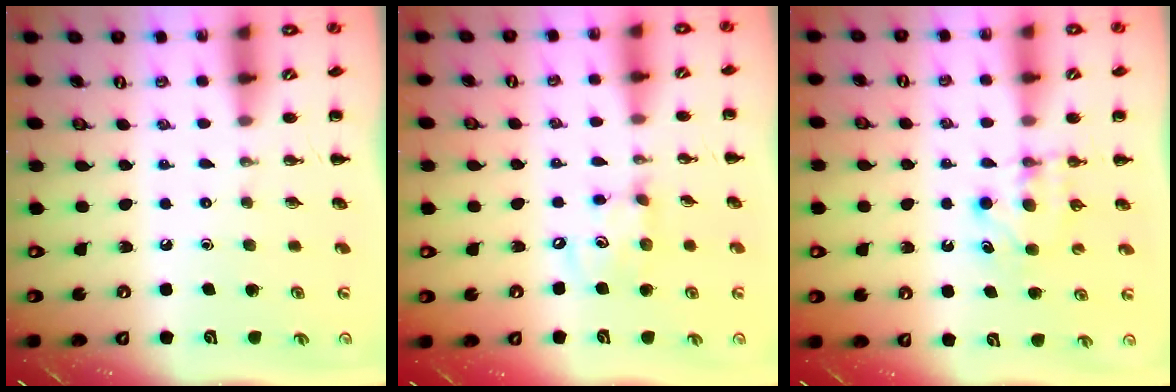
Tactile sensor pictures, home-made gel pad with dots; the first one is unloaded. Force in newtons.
{"total": 7.8, "press": 7.6, "slide": 1.4}
{"total": 5.7, "press": 5.5, "slide": 1.5}